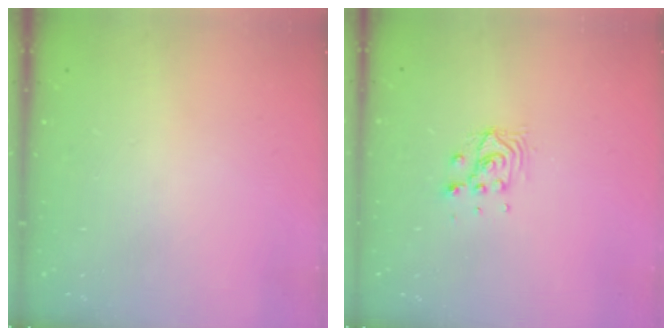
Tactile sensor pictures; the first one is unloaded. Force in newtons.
{"total": 6.4, "press": 6.4, "slide": 0.2}